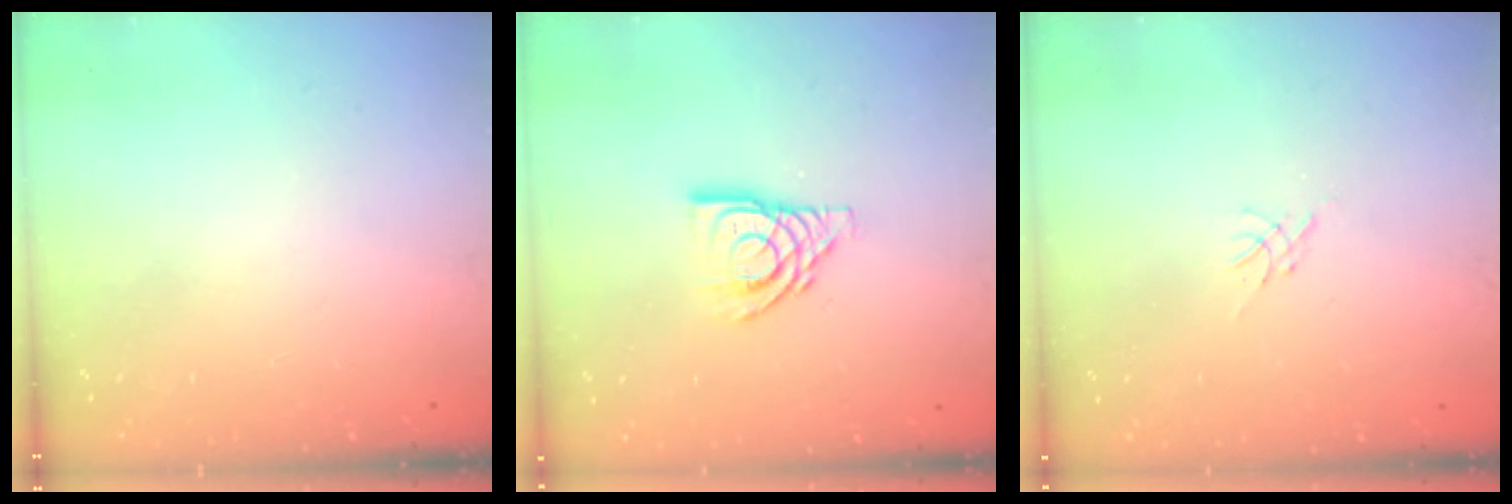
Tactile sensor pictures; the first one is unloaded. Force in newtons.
{"total": 11.8, "press": 11.7, "slide": 1.1}
{"total": 0.0}